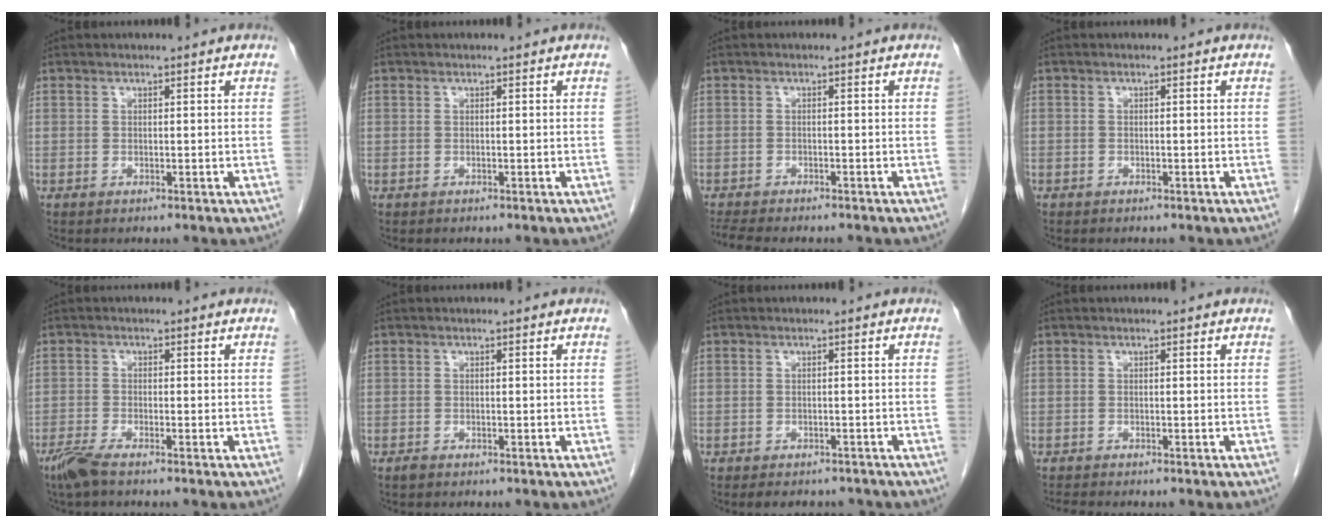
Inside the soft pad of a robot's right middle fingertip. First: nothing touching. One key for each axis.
{"total": 0.0}
{"total": 7.7, "fx": -6.8, "fy": 1.6, "fz": 3.3, "tx": -0.053, "ty": -0.008, "tz": -0.100}
{"total": 0.5, "fx": -0.4, "fy": 0.3, "fz": 0.1, "tx": -0.005, "ty": 0.002, "tz": -0.008}
{"total": 3.4, "fx": -2.6, "fy": 0.4, "fz": 2.1, "tx": -0.050, "ty": -0.007, "tz": -0.055}
{"total": 0.7, "fx": -0.6, "fy": 0.3, "fz": 0.3, "tx": -0.009, "ty": 0.000, "tz": -0.011}
{"total": 5.1, "fx": -4.4, "fy": 2.1, "fz": 1.3, "tx": -0.009, "ty": 0.003, "tz": -0.054}
{"total": 1.8, "fx": -1.7, "fy": 0.0, "fz": 0.6, "tx": -0.014, "ty": -0.006, "tz": -0.027}